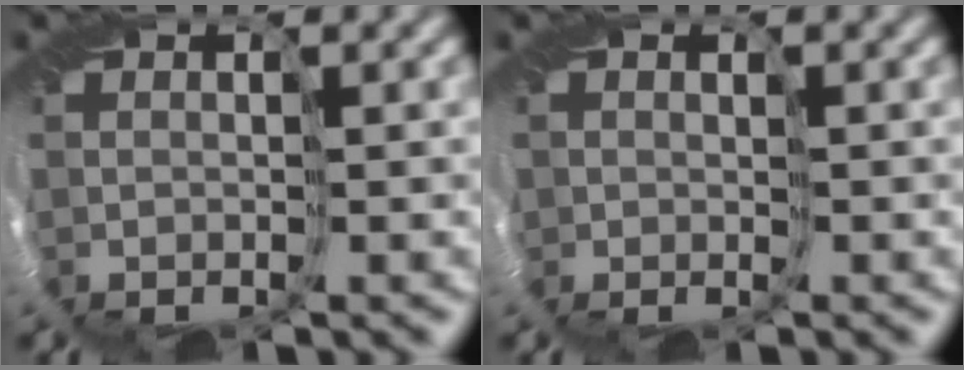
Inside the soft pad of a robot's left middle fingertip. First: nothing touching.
{"total": 1.1, "force": [0.2, 1.1, 0.0], "torque": [0.004, -0.001, 0.004]}